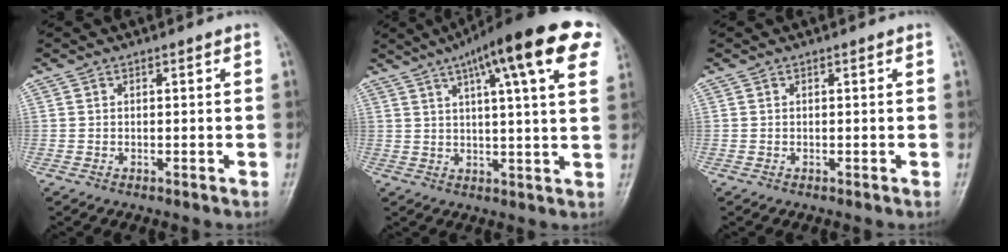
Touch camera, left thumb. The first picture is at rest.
{"total": 19.5, "force": [9.9, 3.9, 16.4], "torque": [-0.232, 0.008, 0.129]}
{"total": 0.0}